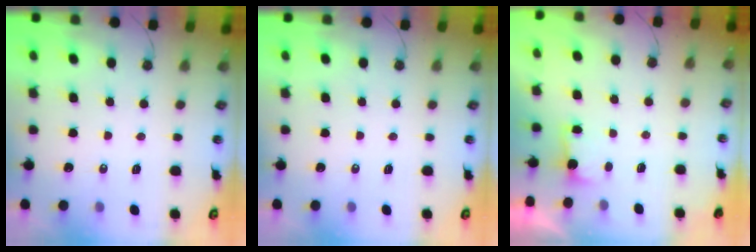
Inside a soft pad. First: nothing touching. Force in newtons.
{"total": 0.0}
{"total": 2.1, "press": 1.9, "slide": 0.8}